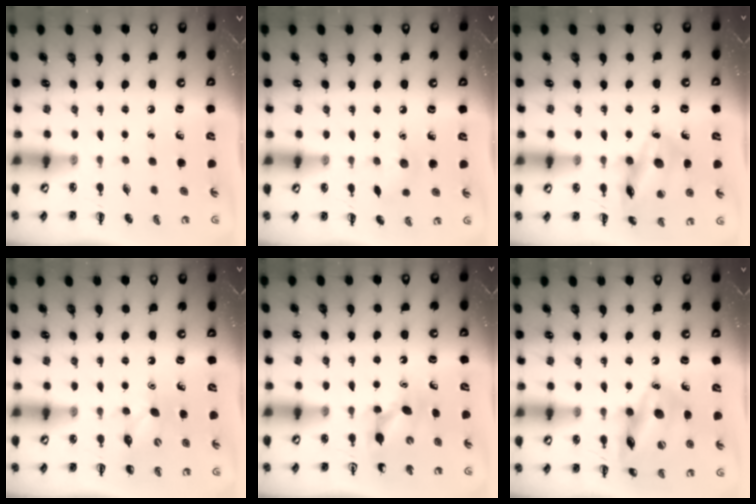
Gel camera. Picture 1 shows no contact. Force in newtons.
{"total": 5.6, "press": 5.5, "slide": 1.4}
{"total": 15.4, "press": 15.3, "slide": 1.5}
{"total": 4.4, "press": 4.2, "slide": 1.2}
{"total": 3.7, "press": 3.6, "slide": 0.8}
{"total": 16.1, "press": 16.0, "slide": 1.9}